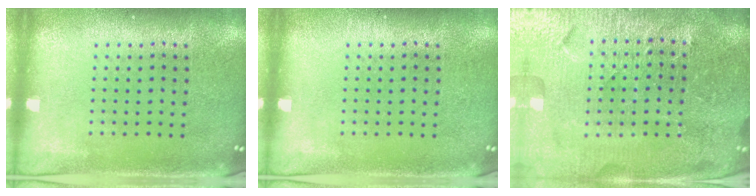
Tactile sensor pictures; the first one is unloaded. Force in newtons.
{"total": 0.0}
{"total": 5.4, "press": 5.0, "slide": 2.2}